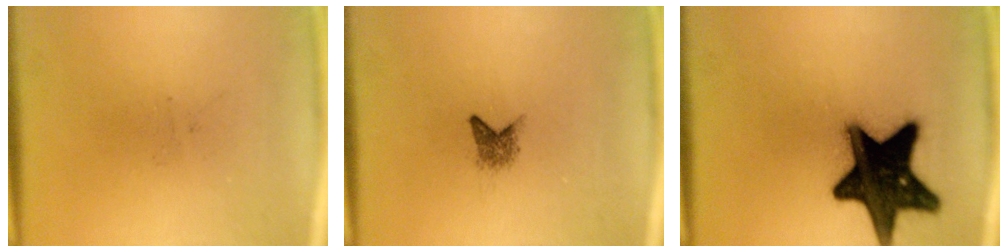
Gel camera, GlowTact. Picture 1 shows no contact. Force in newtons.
{"total": 1.8}
{"total": 19.0}